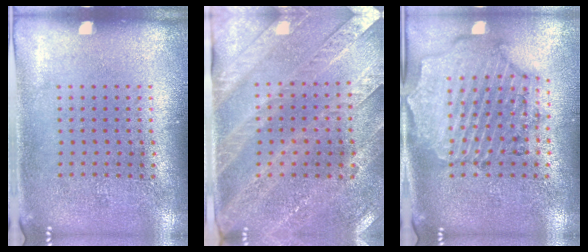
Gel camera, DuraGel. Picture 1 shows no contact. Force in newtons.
{"total": 2.9, "press": 2.7, "slide": 1.1}
{"total": 1.5, "press": 1.5, "slide": 0.3}